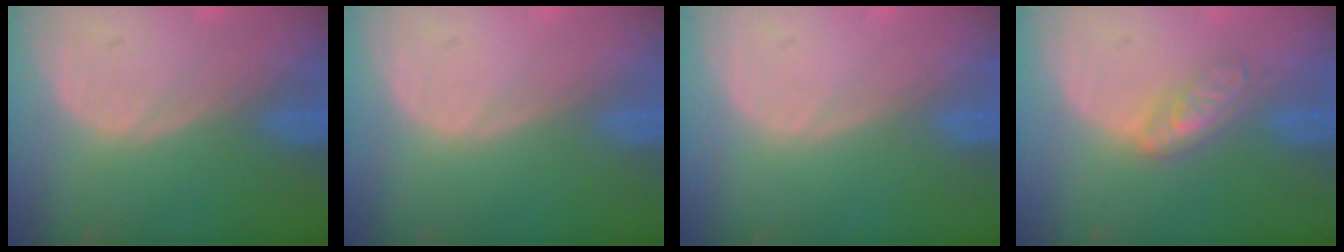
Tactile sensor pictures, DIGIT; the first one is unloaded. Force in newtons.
{"total": 0.0}
{"total": 0.0}
{"total": 4.5, "press": 3.9, "slide": 2.3}